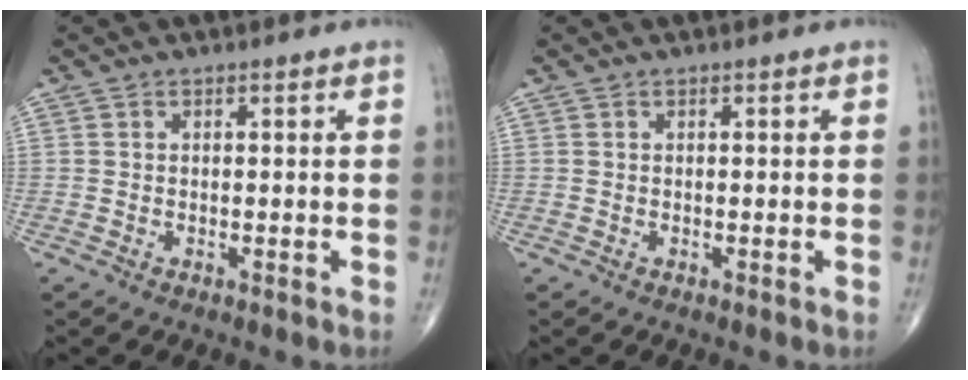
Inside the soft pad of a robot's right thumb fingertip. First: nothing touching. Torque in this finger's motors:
{"motor_torque": [0.00, 0.00, 0.00, 0.00, 0.00]}